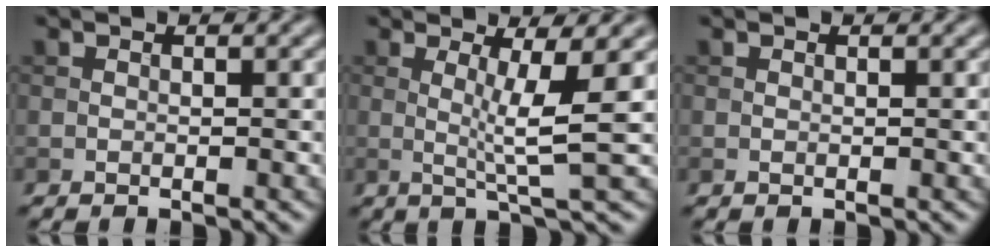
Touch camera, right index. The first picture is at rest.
{"total": 4.1, "force": [0.5, 0.4, 4.1], "torque": [-0.075, -0.008, 0.011]}
{"total": 0.0}